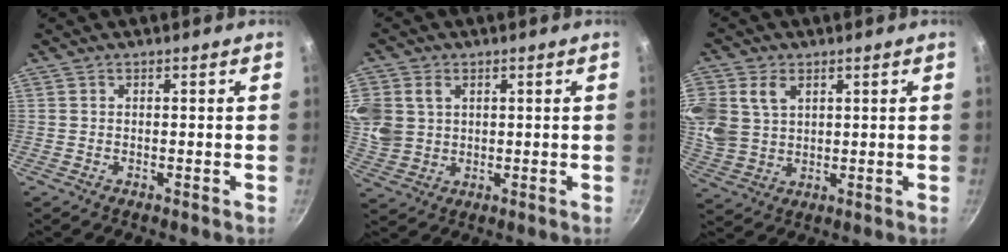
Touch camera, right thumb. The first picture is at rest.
{"total": 13.2, "force": [3.2, 10.8, 6.9], "torque": [-0.165, 0.006, 0.072]}
{"total": 15.0, "force": [4.7, 11.5, 8.5], "torque": [-0.201, 0.009, 0.101]}